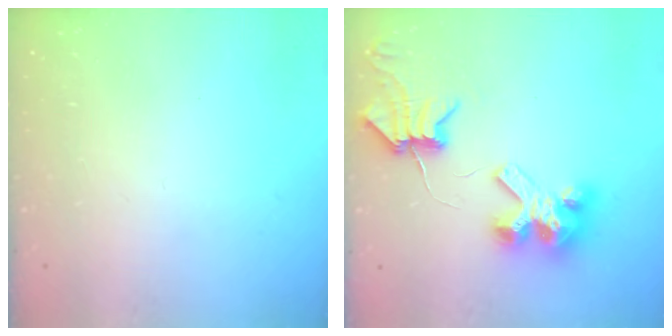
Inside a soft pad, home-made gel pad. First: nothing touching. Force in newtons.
{"total": 8.8, "press": 8.7, "slide": 1.2}